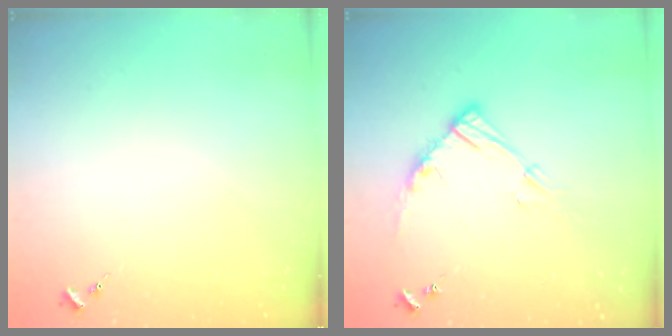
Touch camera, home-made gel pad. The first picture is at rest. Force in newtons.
{"total": 13.1, "press": 13.0, "slide": 1.3}